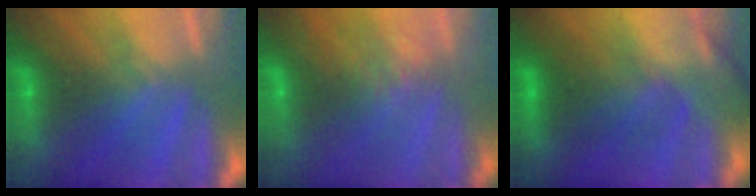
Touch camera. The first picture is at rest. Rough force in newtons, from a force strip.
{"total": 2.8}
{"total": 2.6}